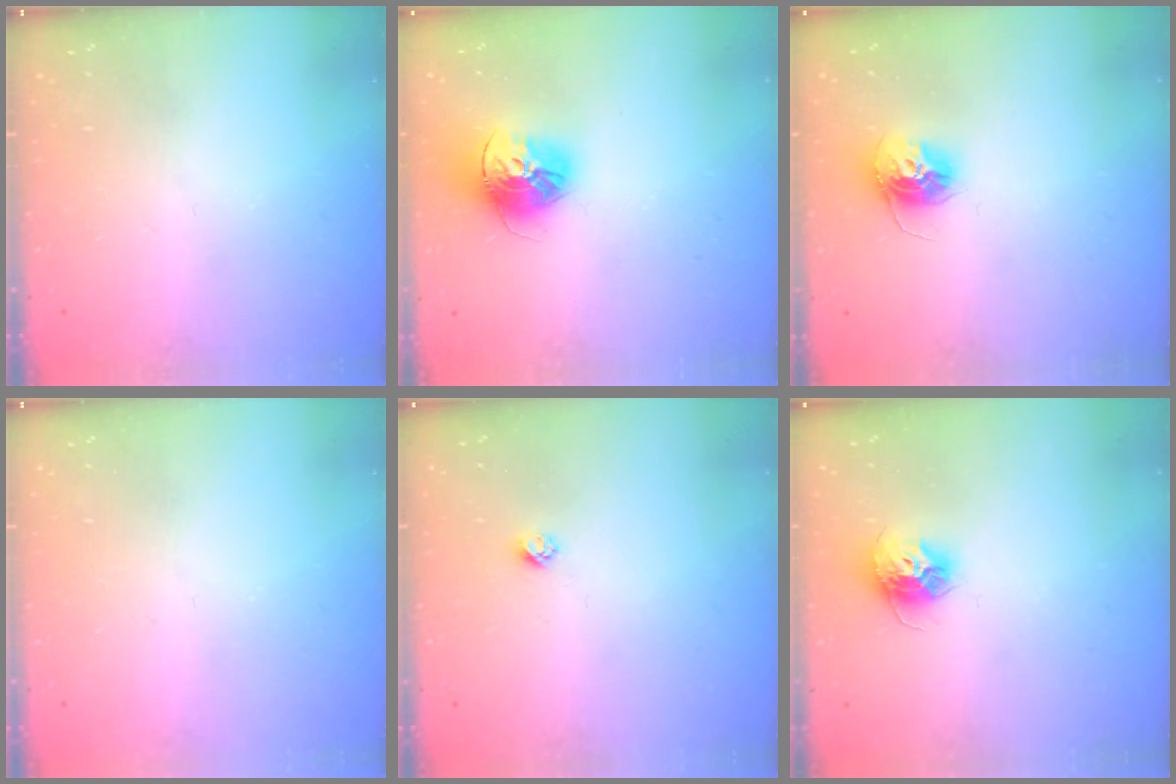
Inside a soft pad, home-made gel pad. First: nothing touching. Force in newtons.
{"total": 15.1, "press": 15.0, "slide": 1.5}
{"total": 12.1, "press": 12.1, "slide": 1.1}
{"total": 0.0}
{"total": 2.4, "press": 2.4, "slide": 0.2}
{"total": 10.4, "press": 10.4, "slide": 0.5}